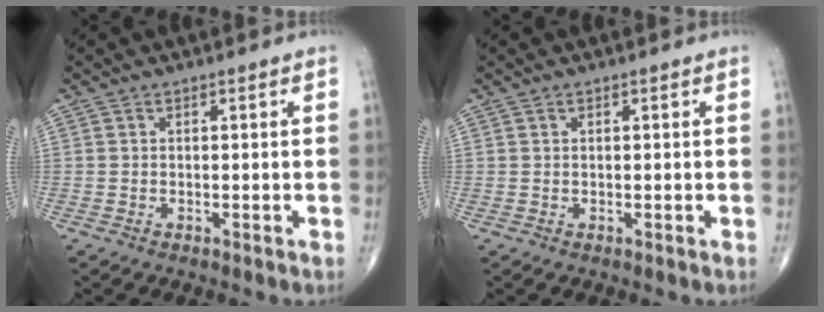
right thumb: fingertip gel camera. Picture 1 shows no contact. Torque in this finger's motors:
{"motor_torque": [-0.37, 0.25, -0.39, -0.23, -0.05]}